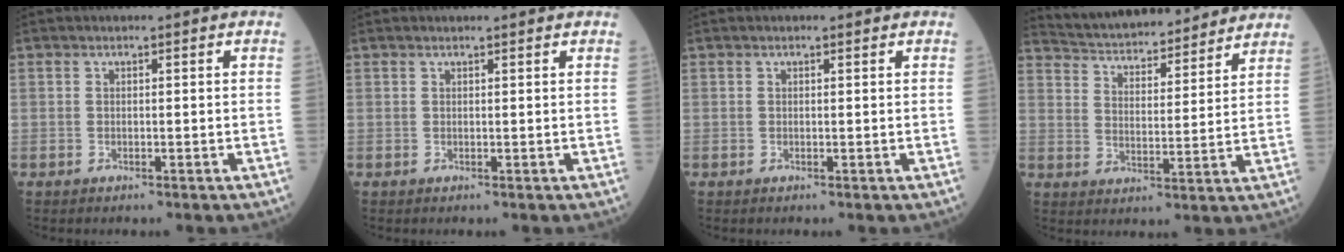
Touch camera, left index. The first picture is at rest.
{"total": 1.7, "force": [1.6, 0.1, 0.6], "torque": [-0.011, 0.011, 0.020]}
{"total": 0.5, "force": [0.4, 0.2, 0.3], "torque": [-0.011, 0.002, 0.004]}
{"total": 19.0, "force": [17.7, 3.2, 5.9], "torque": [-0.091, 0.017, 0.256]}